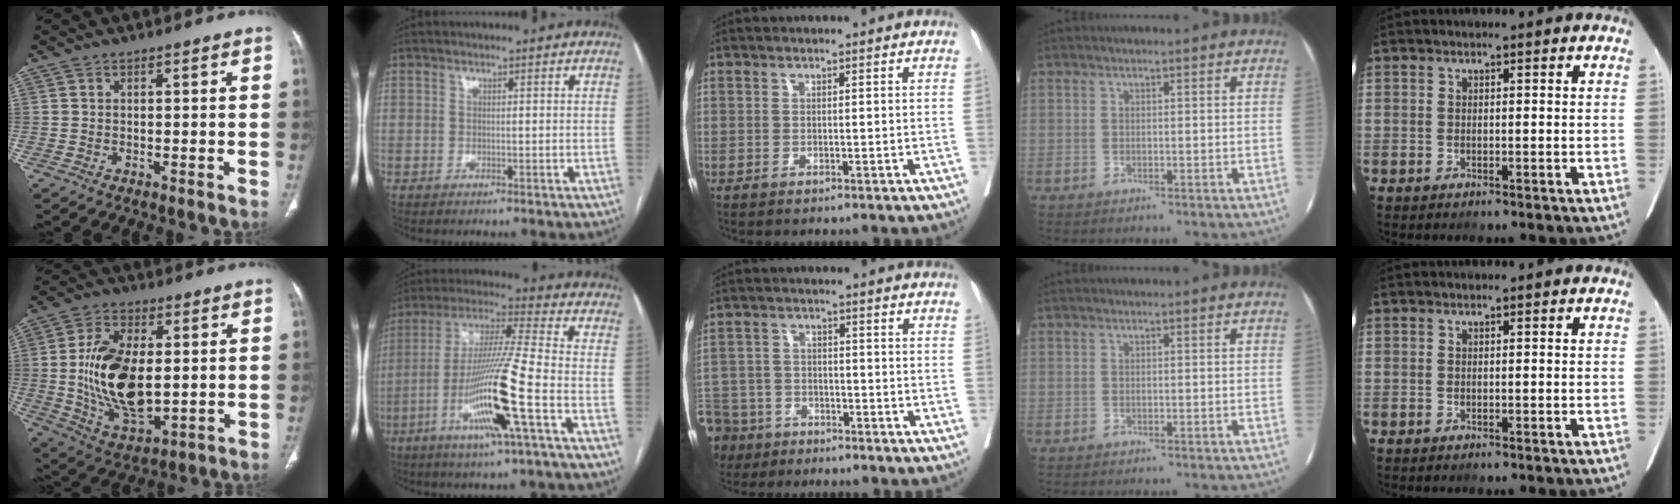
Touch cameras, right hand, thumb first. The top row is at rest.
{"thumb": {"total": 17.2, "force": [0.3, 9.2, 14.5], "torque": [-0.261, -0.012, 0.017]}, "index": {"total": 16.1, "force": [-5.6, -0.7, 15.1], "torque": [-0.300, -0.013, -0.109]}, "middle": {"total": 12.5, "force": [-9.3, 7.8, 3.0], "torque": [-0.111, -0.002, -0.159]}}